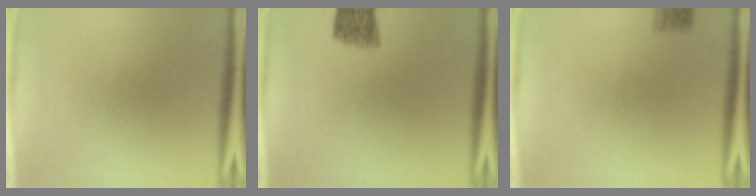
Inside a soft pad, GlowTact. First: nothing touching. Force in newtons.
{"total": 5.7}
{"total": 2.1}